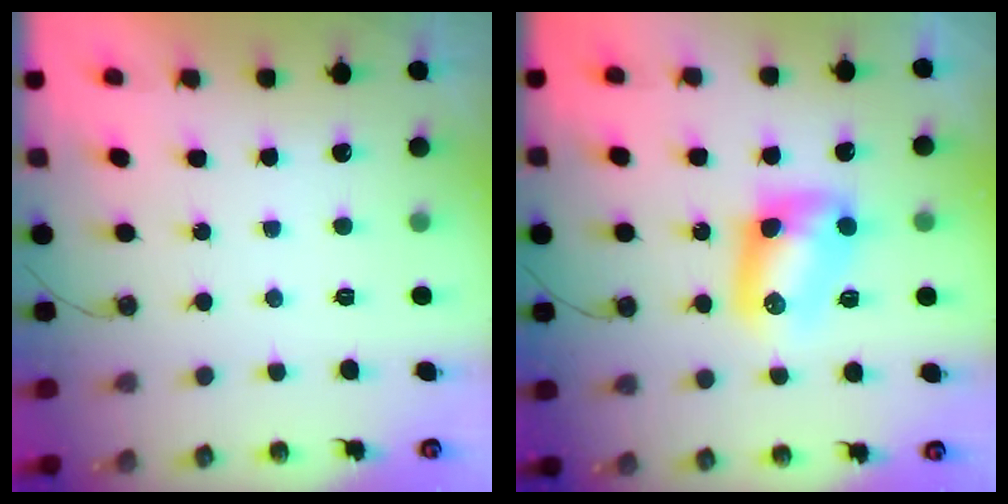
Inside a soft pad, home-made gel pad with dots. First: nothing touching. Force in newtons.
{"total": 8.9, "press": 8.9, "slide": 0.2}